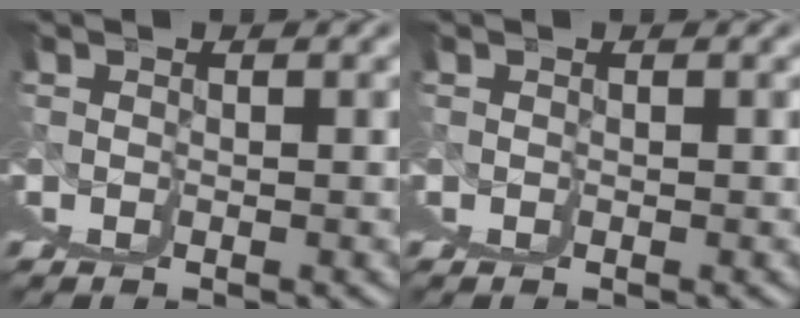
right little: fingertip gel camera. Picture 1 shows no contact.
{"total": 0.0}